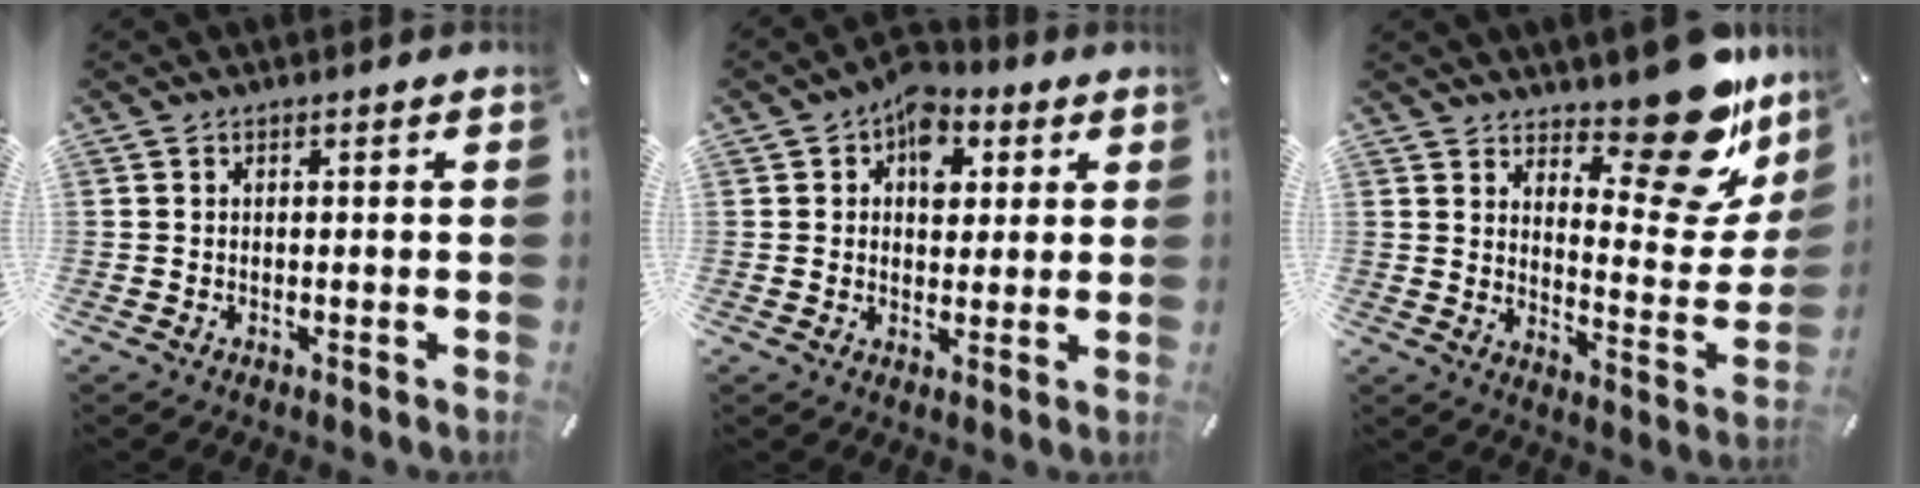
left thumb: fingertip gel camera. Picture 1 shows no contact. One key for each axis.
{"total": 7.8, "fx": 2.7, "fy": 5.8, "fz": 4.4, "tx": -0.051, "ty": -0.008, "tz": 0.042}
{"total": 19.5, "fx": 14.2, "fy": 8.1, "fz": 10.6, "tx": -0.111, "ty": -0.127, "tz": 0.234}